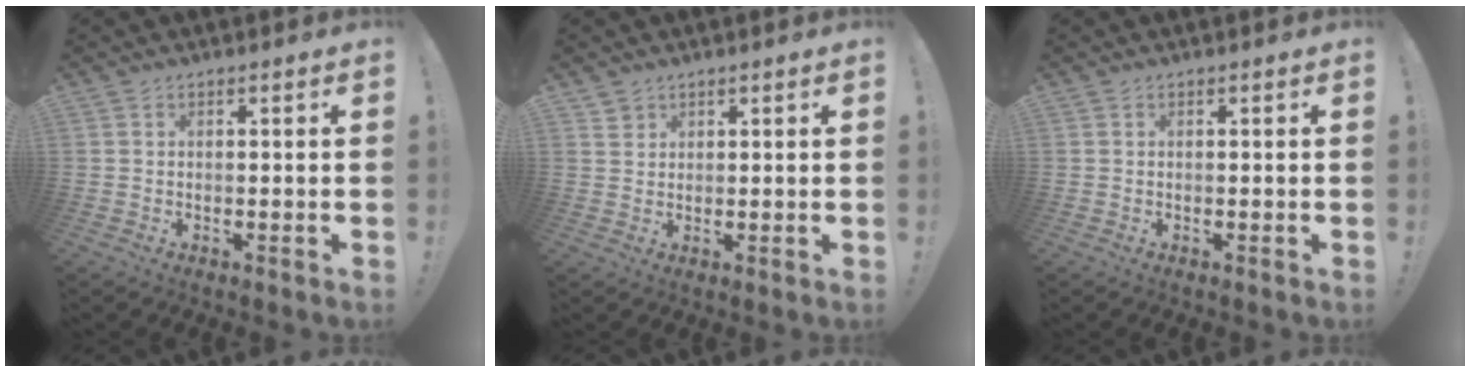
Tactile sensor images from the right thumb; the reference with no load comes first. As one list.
[{"total": 2.5, "force": [1.7, 1.8, 0.1], "torque": [0.007, -0.013, 0.031]}, {"total": 0.0}]